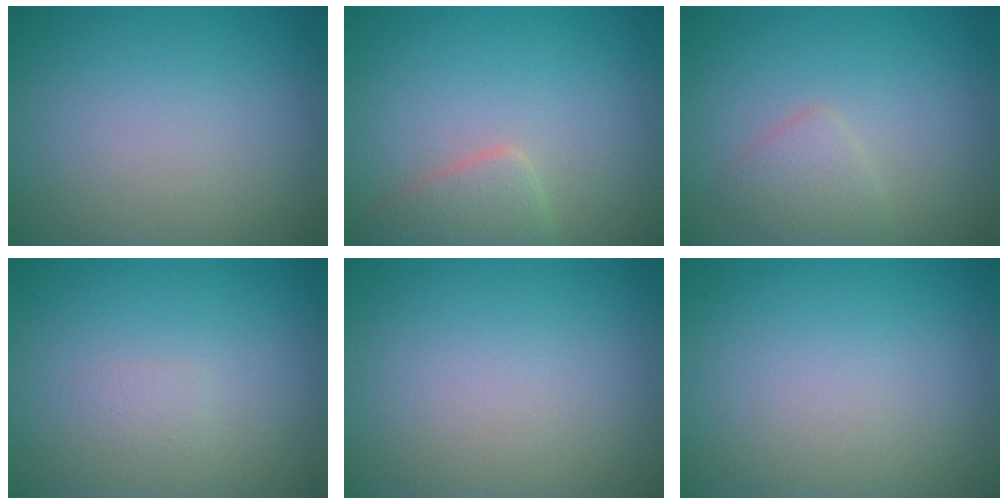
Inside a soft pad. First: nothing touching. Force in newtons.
{"total": 2.7, "press": 2.7, "slide": 0.1}
{"total": 1.8, "press": 1.8, "slide": 0.1}
{"total": 0.7, "press": 0.7, "slide": 0.1}
{"total": 0.0}
{"total": 0.0}